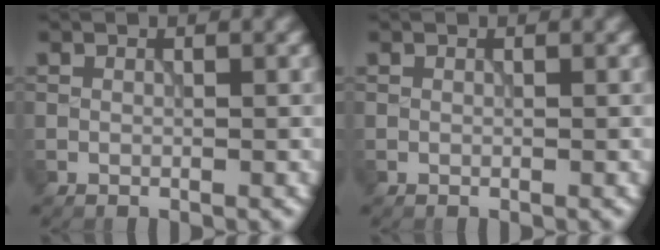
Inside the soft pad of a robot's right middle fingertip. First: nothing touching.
{"total": 0.0}